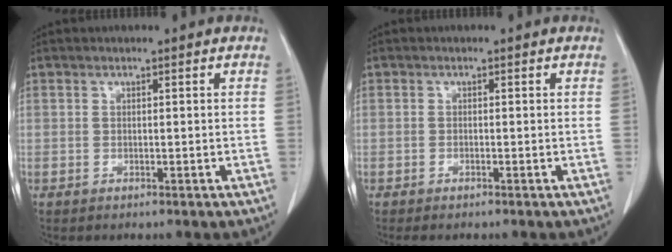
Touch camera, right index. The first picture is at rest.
{"total": 1.0, "force": [-0.9, -0.1, 0.5], "torque": [-0.008, -0.001, -0.016]}